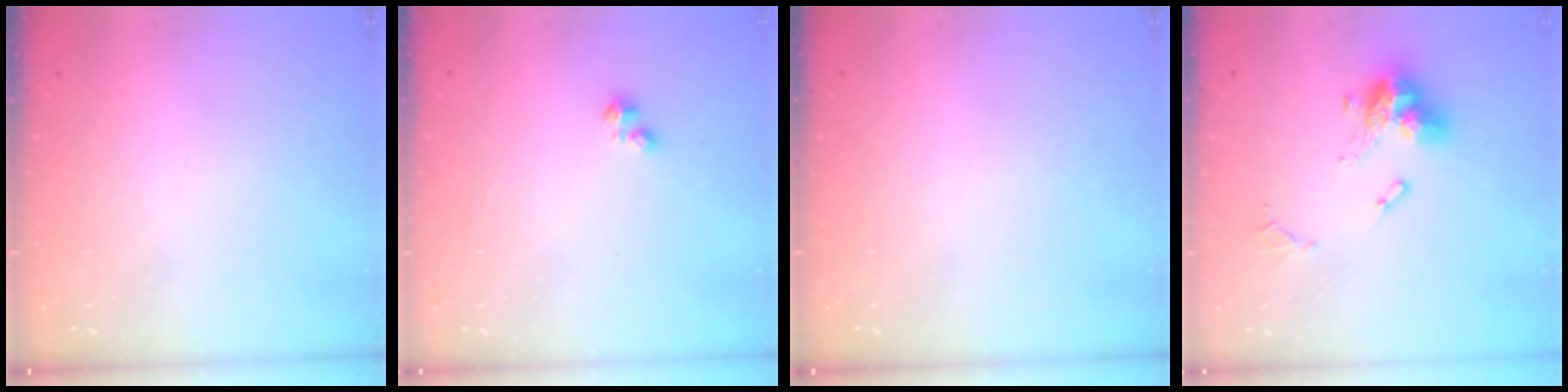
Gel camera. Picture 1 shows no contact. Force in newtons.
{"total": 1.1, "press": 1.1, "slide": 0.3}
{"total": 0.0}
{"total": 13.9, "press": 13.9, "slide": 1.2}